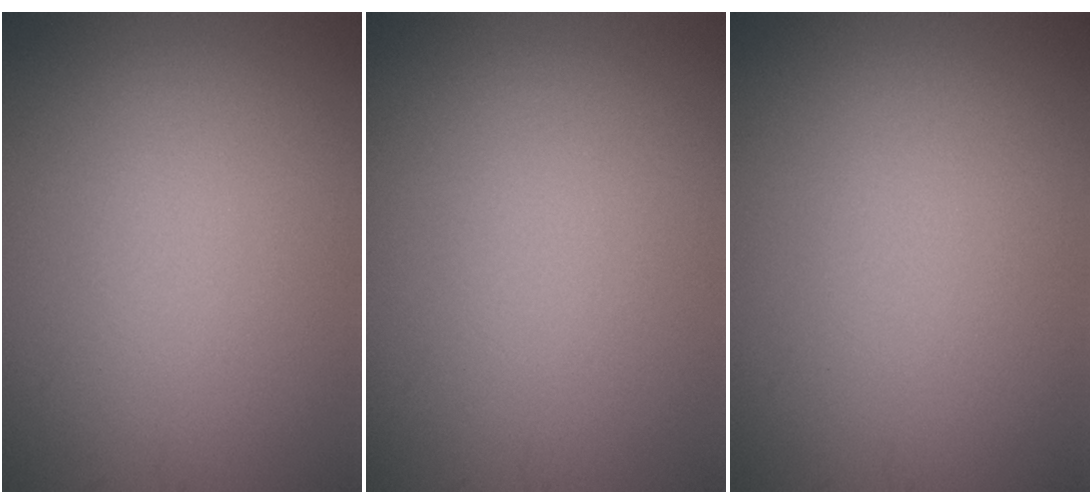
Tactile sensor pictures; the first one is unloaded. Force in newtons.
{"total": 0.0}
{"total": 0.0}